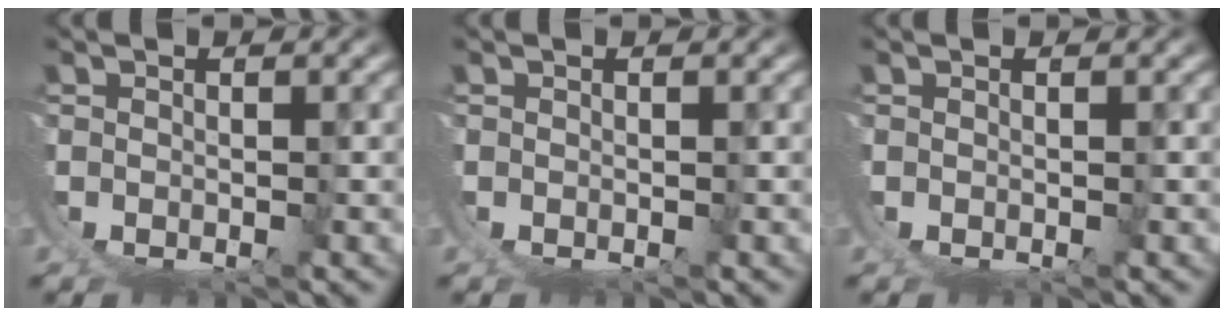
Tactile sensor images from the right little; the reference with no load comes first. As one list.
[{"total": 0.0}, {"total": 0.0}]